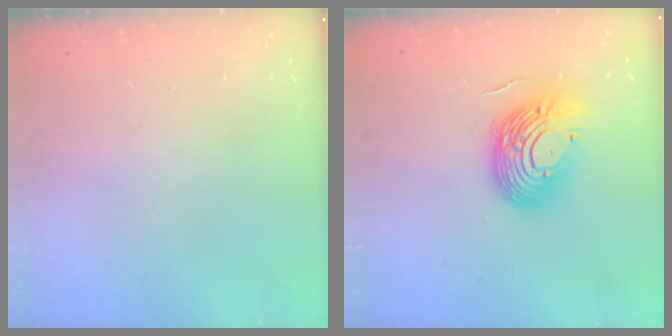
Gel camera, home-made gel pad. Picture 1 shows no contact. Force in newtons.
{"total": 16.3, "press": 16.2, "slide": 2.1}